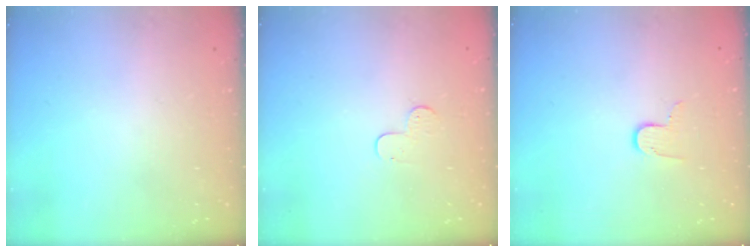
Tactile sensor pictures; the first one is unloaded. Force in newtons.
{"total": 4.4, "press": 4.4, "slide": 0.5}
{"total": 6.4, "press": 6.4, "slide": 0.4}